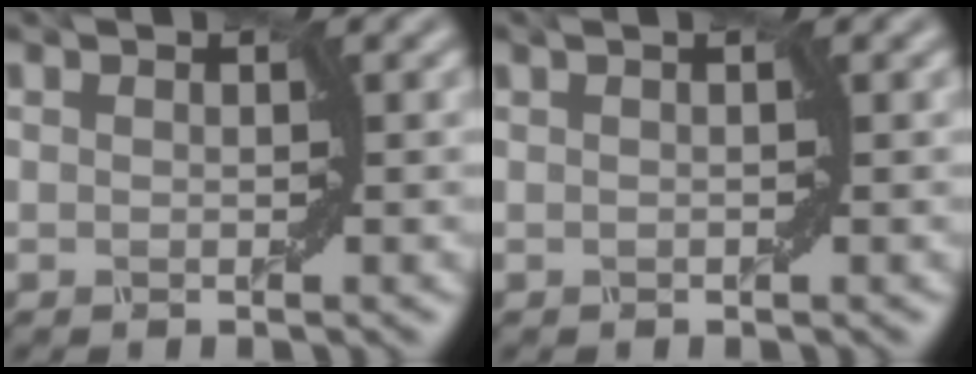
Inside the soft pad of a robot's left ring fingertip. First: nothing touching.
{"total": 0.6, "force": [0.1, -0.5, -0.3], "torque": [0.000, 0.002, 0.007]}